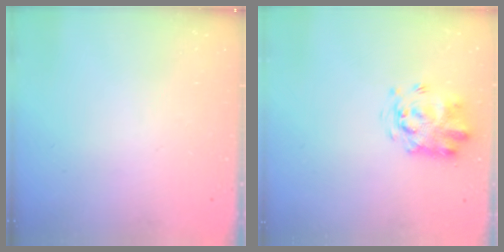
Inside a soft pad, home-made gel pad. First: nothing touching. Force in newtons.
{"total": 3.2, "press": 3.1, "slide": 0.8}